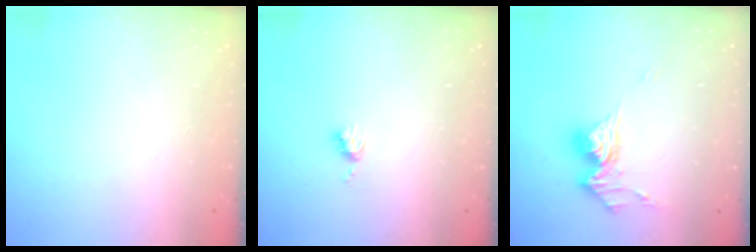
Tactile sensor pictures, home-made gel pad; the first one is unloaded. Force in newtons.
{"total": 5.4, "press": 5.3, "slide": 0.7}
{"total": 12.3, "press": 12.3, "slide": 1.4}